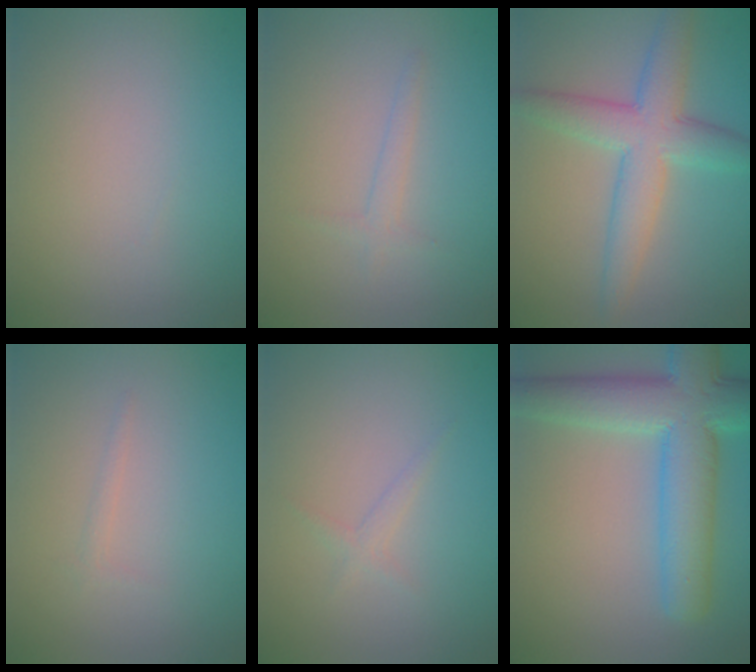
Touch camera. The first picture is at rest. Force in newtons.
{"total": 1.1, "press": 1.1, "slide": 0.1}
{"total": 5.6, "press": 5.6, "slide": 0.1}
{"total": 0.6, "press": 0.6, "slide": 0.0}
{"total": 0.9, "press": 0.9, "slide": 0.1}
{"total": 8.8, "press": 8.8, "slide": 0.3}